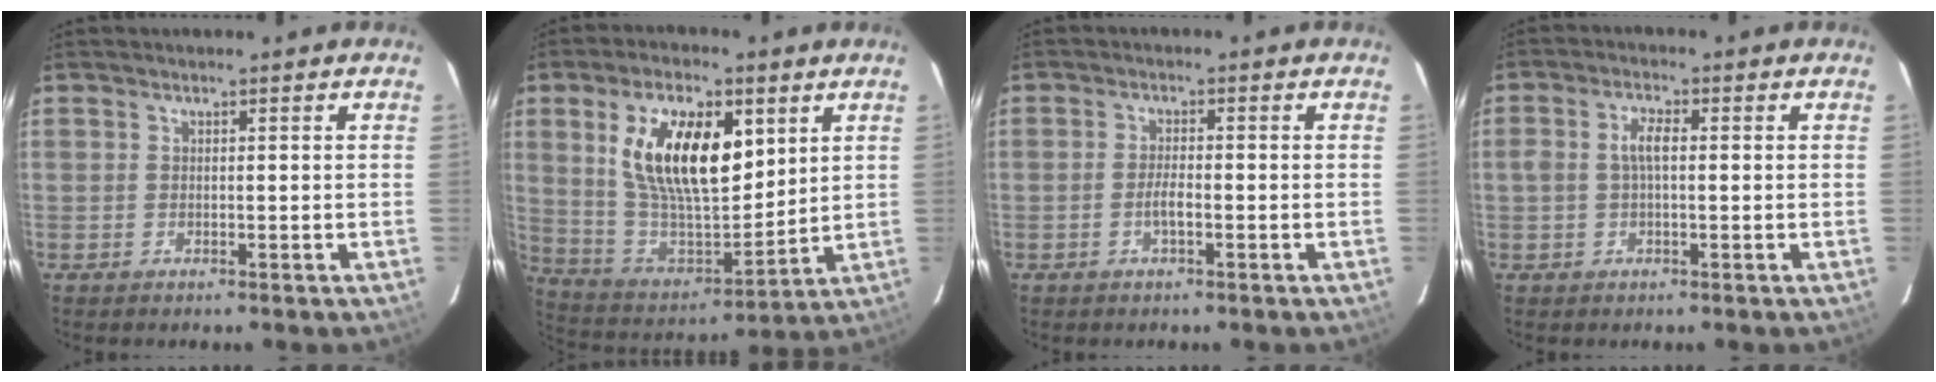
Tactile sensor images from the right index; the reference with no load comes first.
{"total": 19.8, "force": [6.9, 9.3, 16.0], "torque": [-0.299, 0.004, 0.138]}
{"total": 2.4, "force": [-1.0, 0.6, 2.2], "torque": [-0.045, 0.002, -0.020]}
{"total": 3.6, "force": [0.1, 1.4, 3.3], "torque": [-0.065, 0.009, 0.002]}